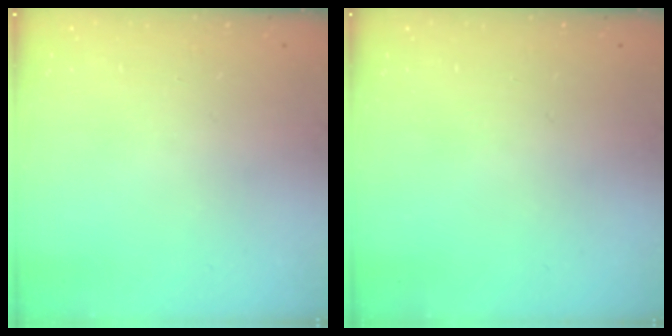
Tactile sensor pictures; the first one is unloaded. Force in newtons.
{"total": 0.0}